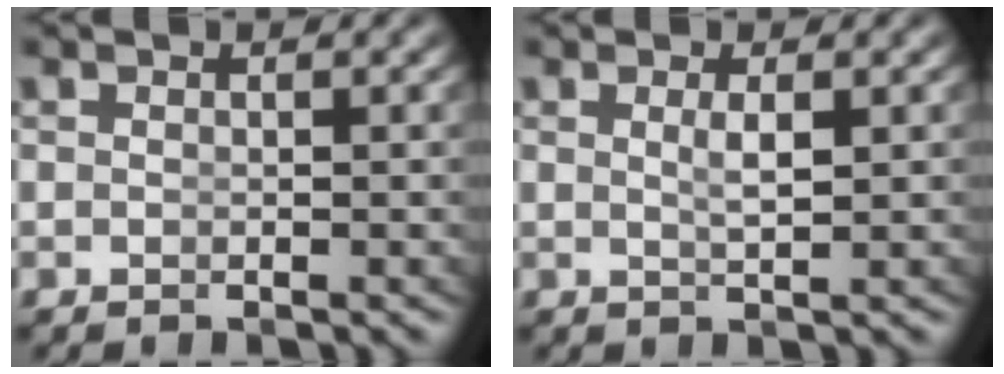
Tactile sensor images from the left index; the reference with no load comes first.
{"total": 1.5, "force": [0.3, -0.4, 1.4], "torque": [-0.025, -0.013, 0.015]}